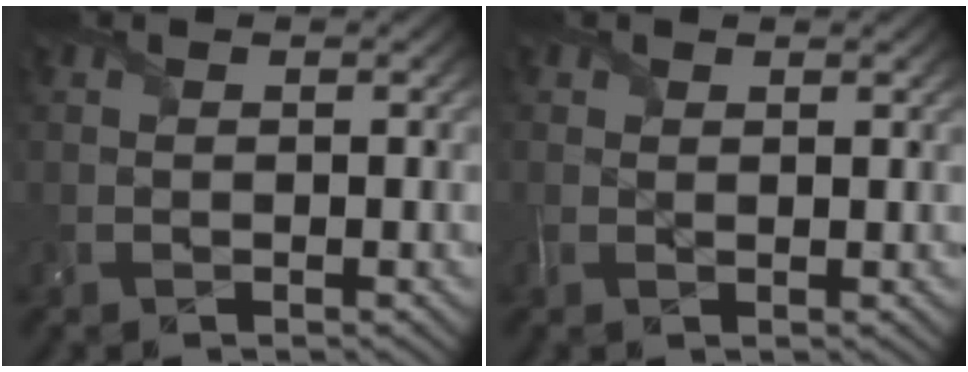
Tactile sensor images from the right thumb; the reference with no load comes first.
{"total": 1.4, "force": [0.7, 0.9, 0.7], "torque": [-0.018, -0.001, 0.012]}